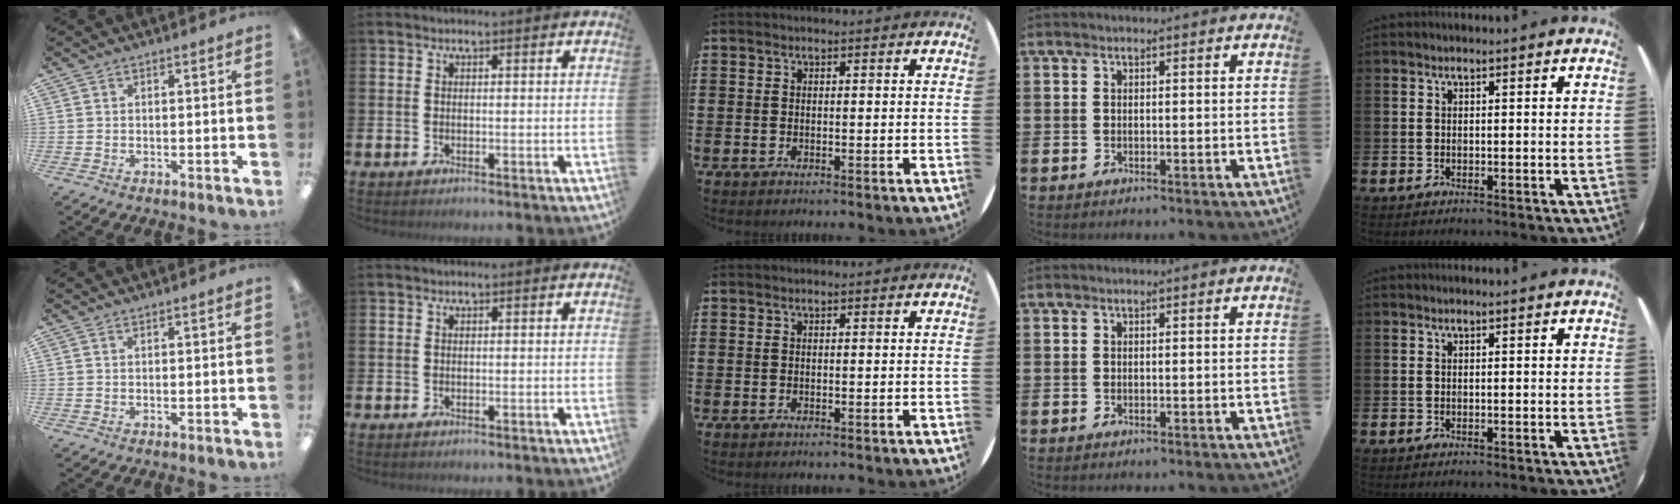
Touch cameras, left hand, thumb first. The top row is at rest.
{}